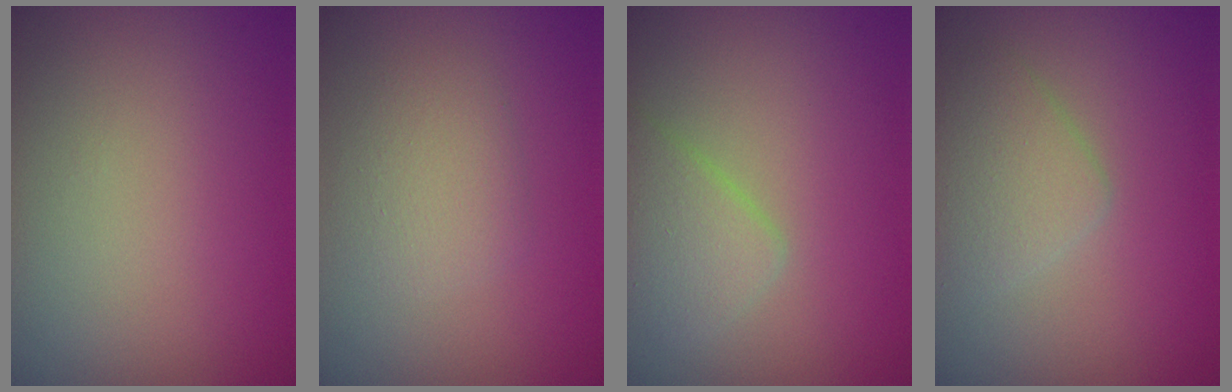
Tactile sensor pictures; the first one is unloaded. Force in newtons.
{"total": 2.4, "press": 2.4, "slide": 0.2}
{"total": 2.5, "press": 2.5, "slide": 0.1}
{"total": 2.8, "press": 2.8, "slide": 0.0}